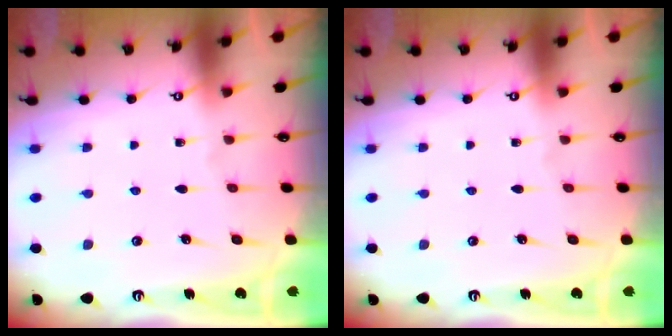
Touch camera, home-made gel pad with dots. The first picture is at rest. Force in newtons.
{"total": 0.0}